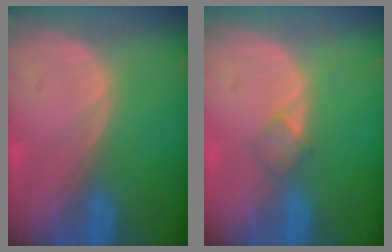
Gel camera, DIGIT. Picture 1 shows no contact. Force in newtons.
{"total": 2.0, "press": 2.0, "slide": 0.2}